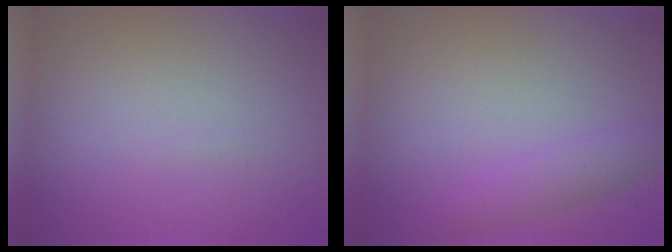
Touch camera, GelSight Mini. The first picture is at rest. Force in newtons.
{"total": 2.3, "press": 2.3, "slide": 0.0}